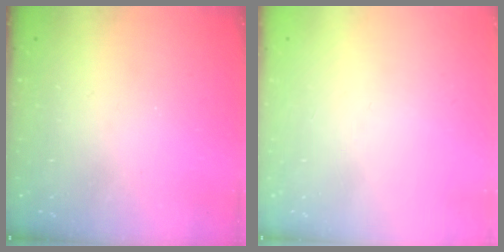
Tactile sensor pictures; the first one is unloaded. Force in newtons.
{"total": 0.0}